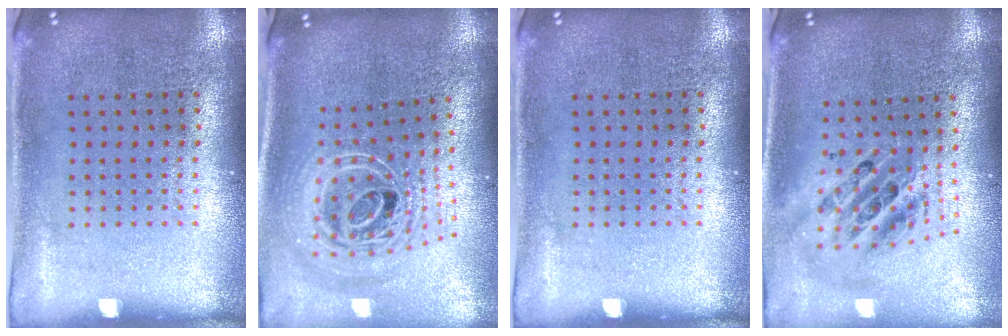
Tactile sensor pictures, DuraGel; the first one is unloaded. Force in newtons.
{"total": 2.7, "press": 1.8, "slide": 2.0}
{"total": 0.0}
{"total": 2.2, "press": 1.7, "slide": 1.4}